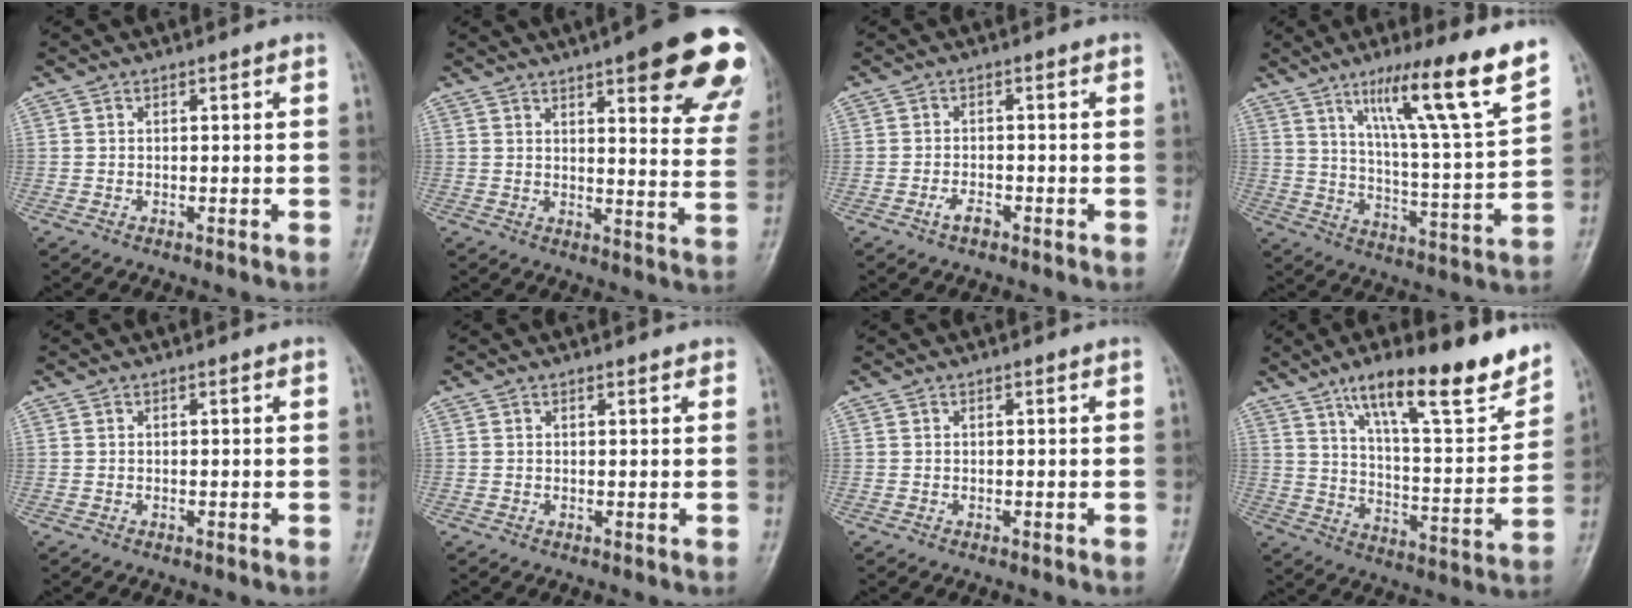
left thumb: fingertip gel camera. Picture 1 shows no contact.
{"total": 22.1, "force": [12.6, 5.6, 17.2], "torque": [-0.180, -0.037, 0.145]}
{"total": 2.3, "force": [-1.5, 1.0, 1.4], "torque": [-0.029, 0.008, -0.028]}
{"total": 18.5, "force": [11.2, 1.0, 14.6], "torque": [-0.211, -0.055, 0.177]}
{"total": 0.0}
{"total": 0.9, "force": [0.7, 0.4, 0.4], "torque": [-0.004, -0.003, 0.006]}
{"total": 0.0}
{"total": 20.7, "force": [13.9, 4.9, 14.6], "torque": [-0.188, -0.064, 0.222]}